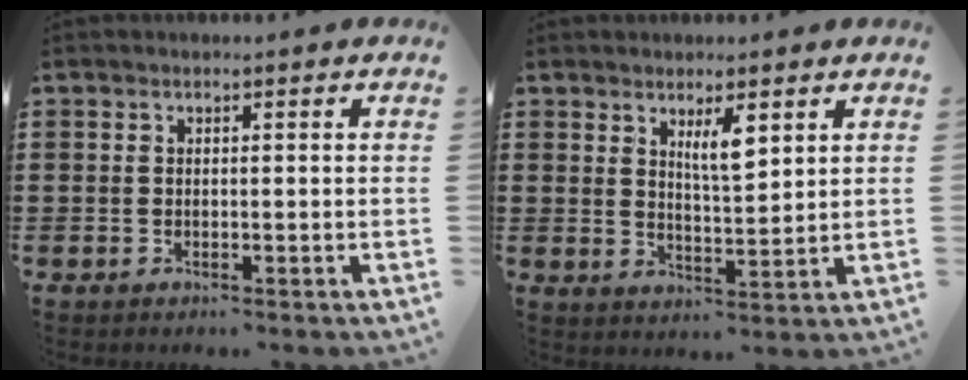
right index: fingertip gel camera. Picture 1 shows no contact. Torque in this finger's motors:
{"motor_torque": [0.18, -0.14, 0.24, 0.05]}